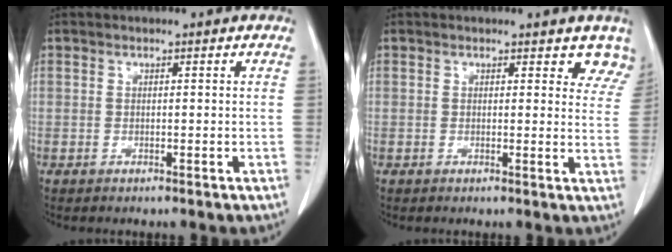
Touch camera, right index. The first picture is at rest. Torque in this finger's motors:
{"motor_torque": [0.21, 0.20, 0.03, 0.00]}